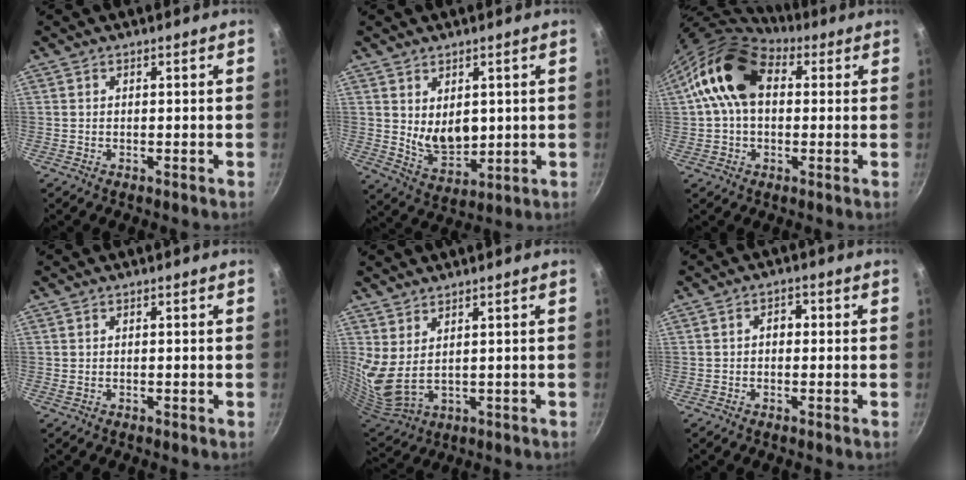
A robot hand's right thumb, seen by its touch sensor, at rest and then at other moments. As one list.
[{"total": 7.5, "force": [1.7, 4.8, 5.5], "torque": [-0.076, -0.030, 0.047]}, {"total": 13.7, "force": [2.7, 9.5, 9.5], "torque": [-0.148, 0.021, 0.029]}, {"total": 0.0}, {"total": 7.0, "force": [3.4, 3.2, 5.2], "torque": [-0.098, -0.044, 0.079]}, {"total": 2.5, "force": [-0.1, 1.9, 1.7], "torque": [-0.013, 0.008, -0.006]}]